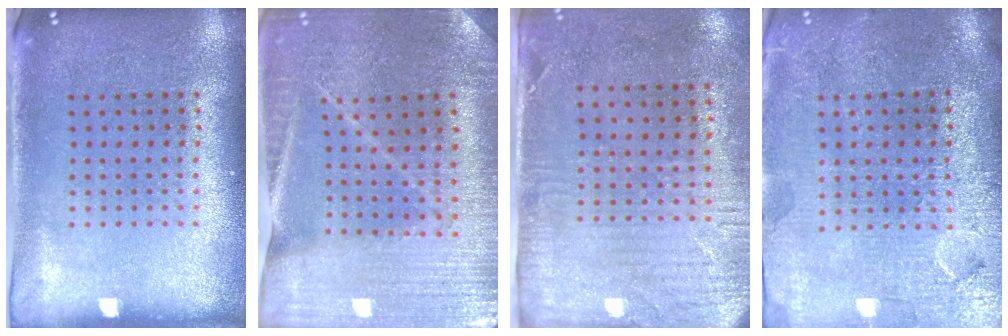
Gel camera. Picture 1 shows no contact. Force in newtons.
{"total": 2.0, "press": 2.0, "slide": 0.1}
{"total": 2.9, "press": 2.4, "slide": 1.7}
{"total": 3.8, "press": 3.4, "slide": 1.6}